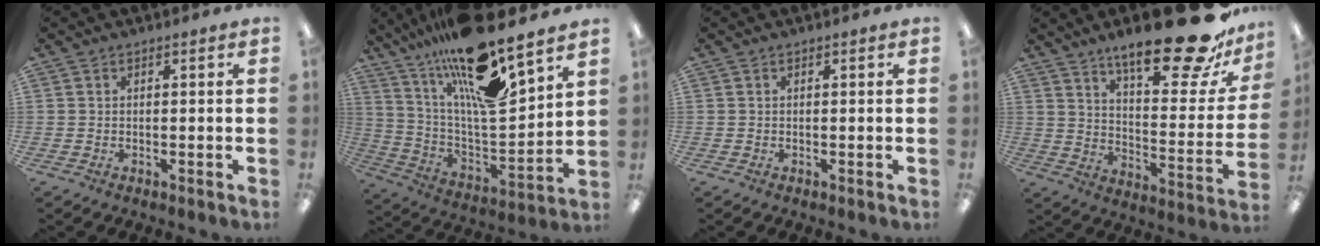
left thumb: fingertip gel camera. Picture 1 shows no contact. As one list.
[{"total": 20.7, "force": [15.7, 4.3, 12.9], "torque": [-0.234, -0.107, 0.264]}, {"total": 0.0}, {"total": 23.5, "force": [16.9, 6.8, 14.8], "torque": [-0.212, -0.117, 0.276]}]